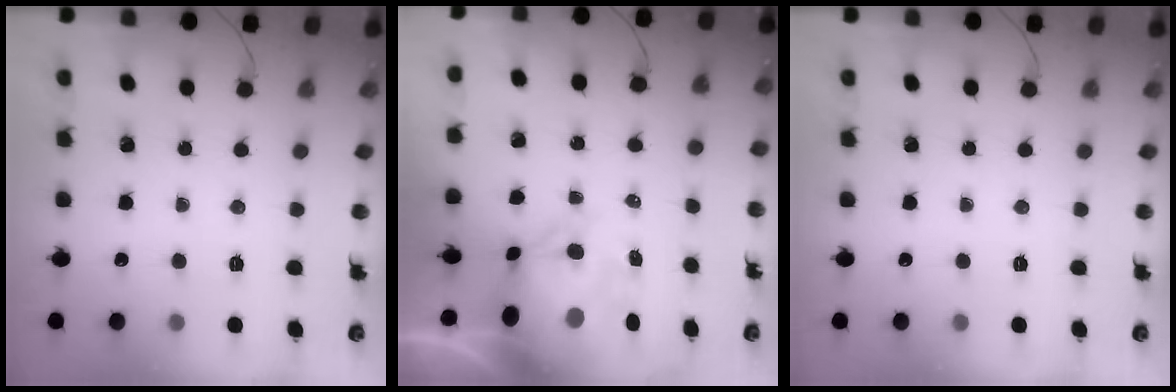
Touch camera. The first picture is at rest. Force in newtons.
{"total": 11.6, "press": 11.2, "slide": 3.0}
{"total": 0.0}